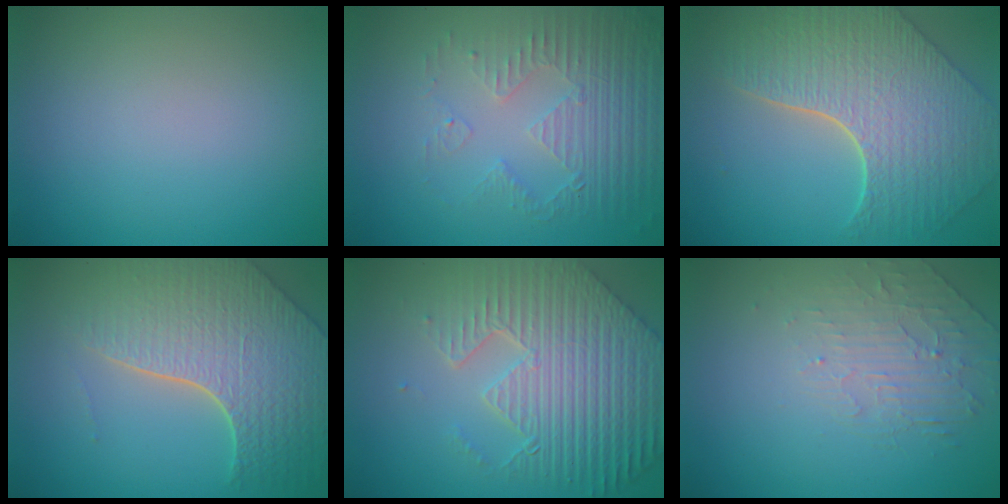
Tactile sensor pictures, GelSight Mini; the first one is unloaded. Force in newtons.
{"total": 5.2, "press": 3.3, "slide": 3.9}
{"total": 8.4, "press": 6.3, "slide": 5.6}
{"total": 7.6, "press": 5.6, "slide": 5.1}
{"total": 9.2, "press": 6.5, "slide": 6.5}
{"total": 2.1, "press": 1.2, "slide": 1.7}